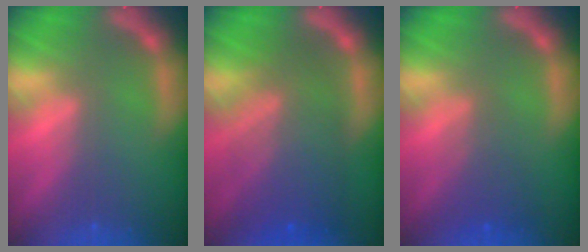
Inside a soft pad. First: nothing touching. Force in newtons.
{"total": 8.5}
{"total": 2.9}